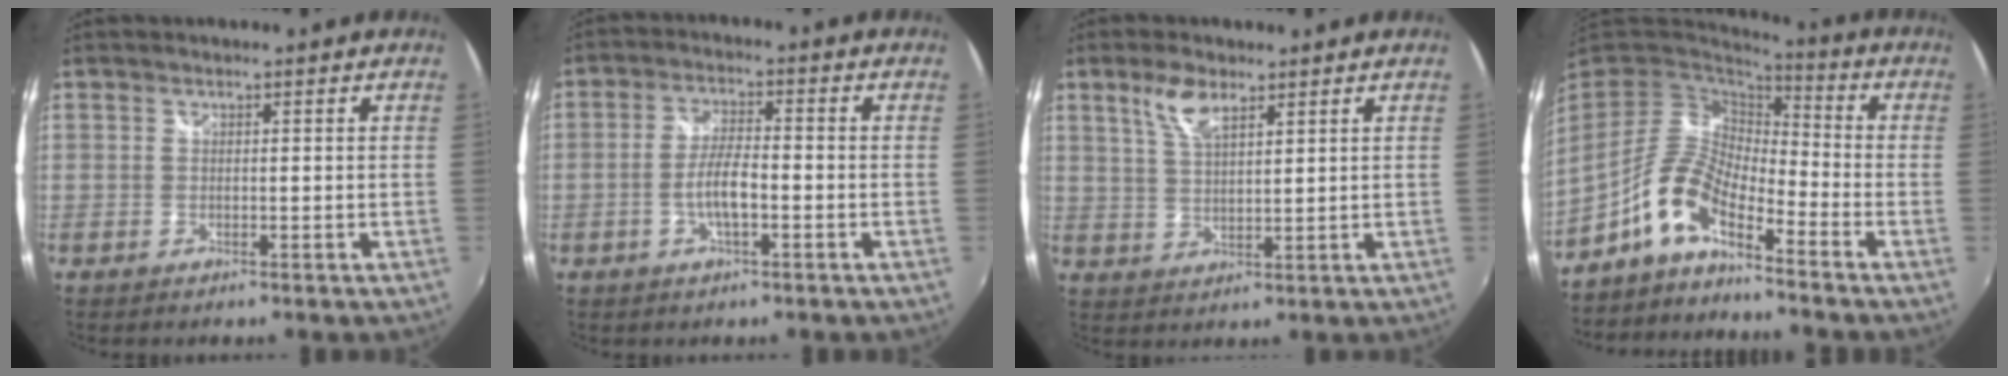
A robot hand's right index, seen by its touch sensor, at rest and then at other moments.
{"total": 5.7, "force": [-1.9, 1.6, 5.2], "torque": [-0.103, 0.002, -0.036]}
{"total": 5.6, "force": [3.5, 2.0, 3.9], "torque": [-0.076, 0.005, 0.070]}
{"total": 9.7, "force": [-6.4, 3.3, 6.4], "torque": [-0.132, 0.012, -0.134]}